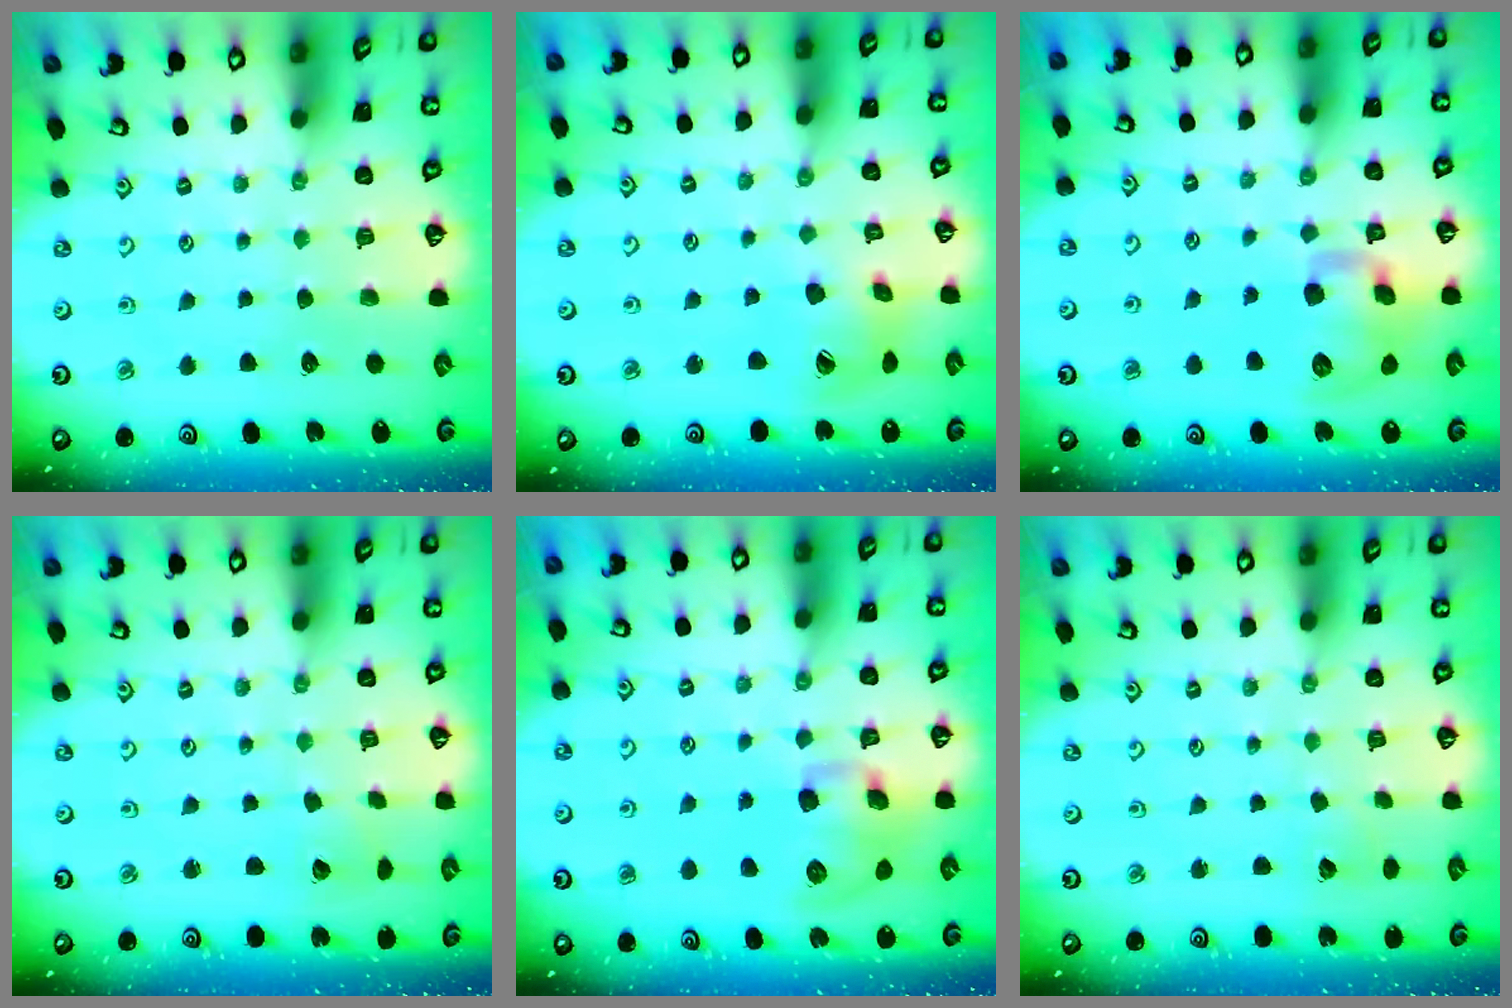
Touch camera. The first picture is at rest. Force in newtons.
{"total": 11.4, "press": 11.3, "slide": 1.3}
{"total": 13.2, "press": 13.0, "slide": 2.2}
{"total": 3.7, "press": 3.7, "slide": 0.3}
{"total": 11.3, "press": 11.1, "slide": 2.3}
{"total": 2.3, "press": 2.2, "slide": 0.3}